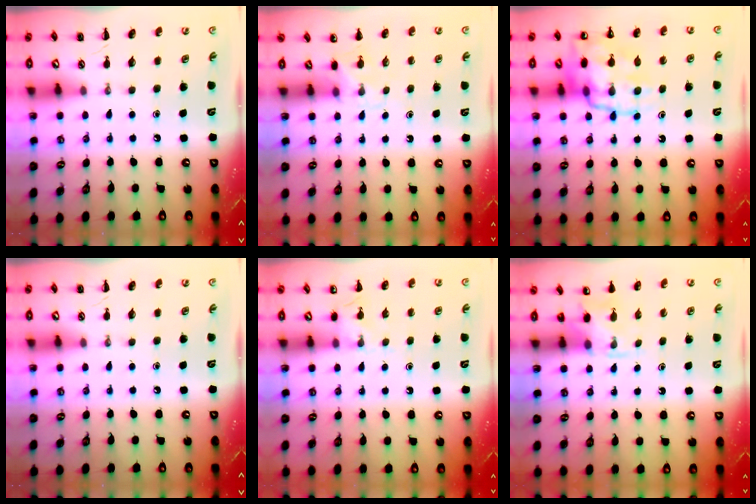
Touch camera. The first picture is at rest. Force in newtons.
{"total": 4.1, "press": 3.8, "slide": 1.7}
{"total": 15.6, "press": 15.5, "slide": 2.2}
{"total": 0.0}
{"total": 5.5, "press": 5.3, "slide": 1.5}
{"total": 4.8, "press": 4.6, "slide": 1.4}